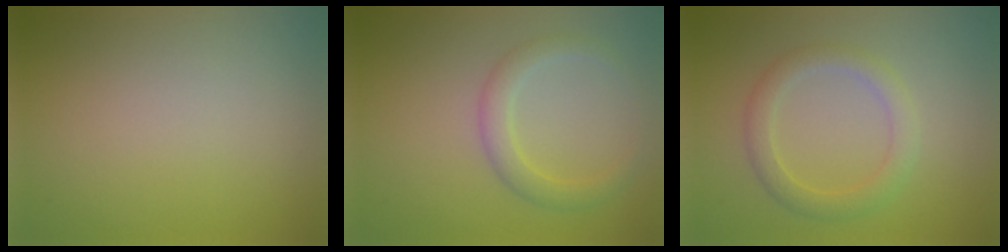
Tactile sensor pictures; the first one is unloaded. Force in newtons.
{"total": 2.4, "press": 2.4, "slide": 0.2}
{"total": 2.6, "press": 2.6, "slide": 0.1}